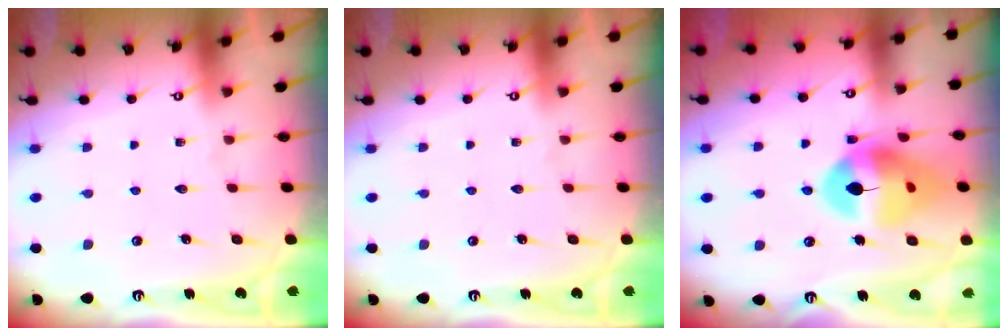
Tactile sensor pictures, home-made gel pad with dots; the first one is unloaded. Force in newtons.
{"total": 0.0}
{"total": 16.3, "press": 16.1, "slide": 2.2}